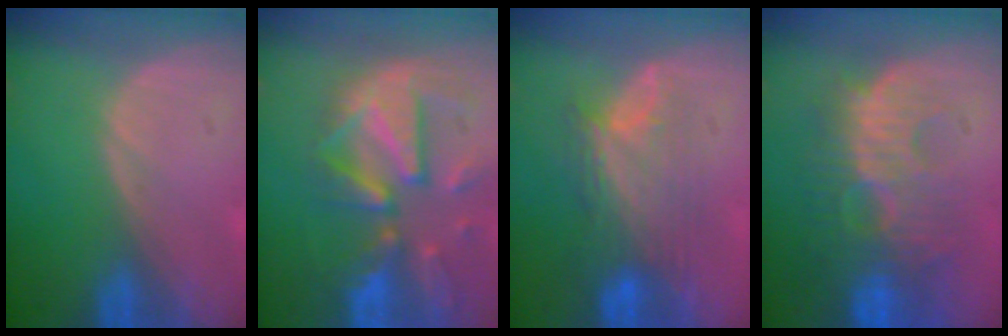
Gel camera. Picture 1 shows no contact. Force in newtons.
{"total": 12.1, "press": 10.4, "slide": 6.1}
{"total": 7.7, "press": 7.4, "slide": 2.2}
{"total": 10.2, "press": 9.7, "slide": 3.0}